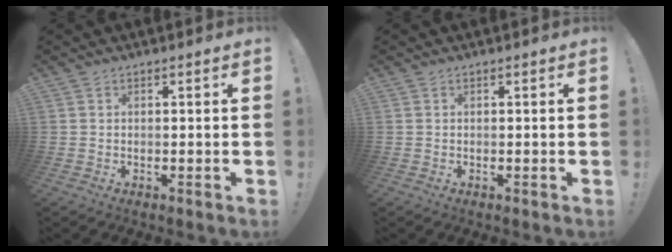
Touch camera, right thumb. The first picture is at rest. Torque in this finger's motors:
{"motor_torque": [0.00, 0.00, 0.00, 0.00, 0.01]}